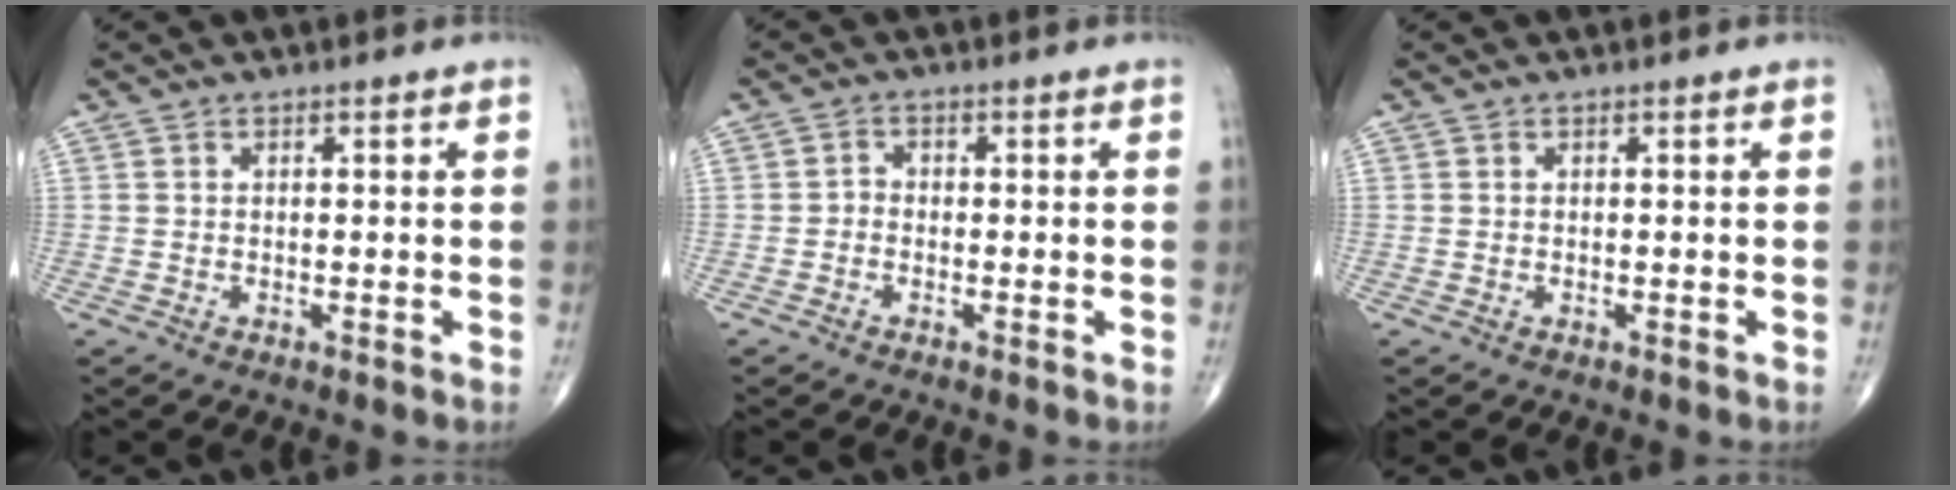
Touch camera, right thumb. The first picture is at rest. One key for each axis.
{"total": 1.4, "fx": -0.6, "fy": 1.0, "fz": 0.6, "tx": -0.002, "ty": 0.006, "tz": -0.019}
{"total": 0.0}